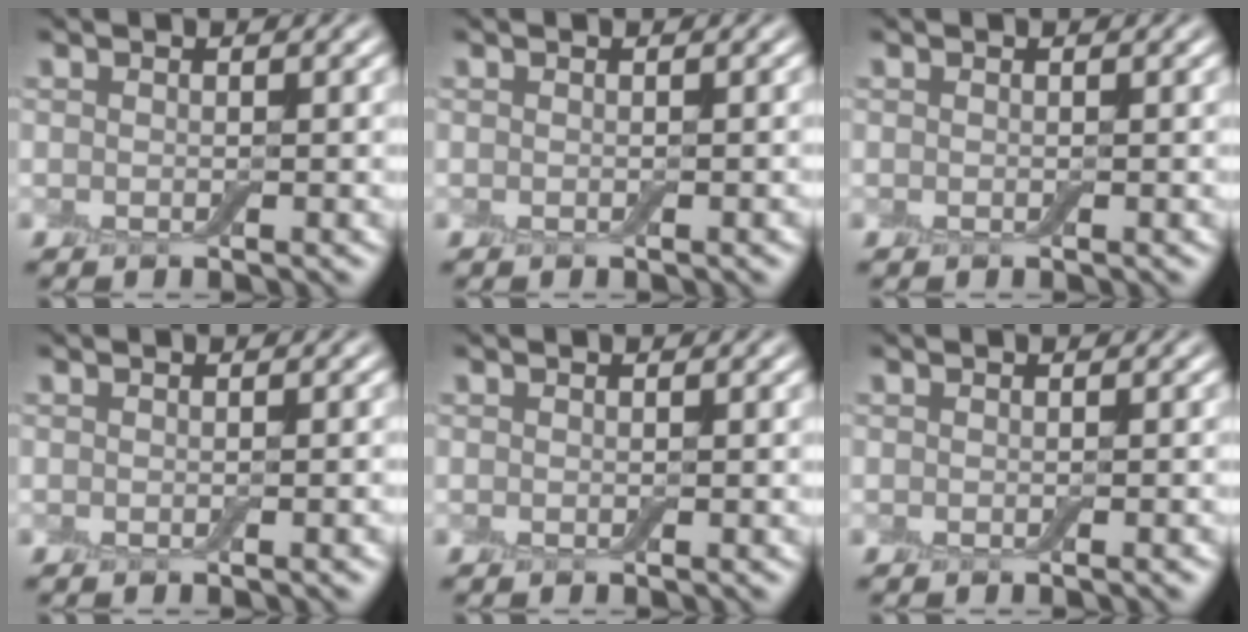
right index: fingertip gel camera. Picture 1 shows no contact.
{"total": 0.0}
{"total": 0.0}
{"total": 0.8, "force": [-0.3, 0.1, 0.7], "torque": [-0.007, 0.002, -0.004]}
{"total": 0.0}
{"total": 0.5, "force": [-0.3, 0.0, 0.4], "torque": [-0.005, 0.001, -0.004]}